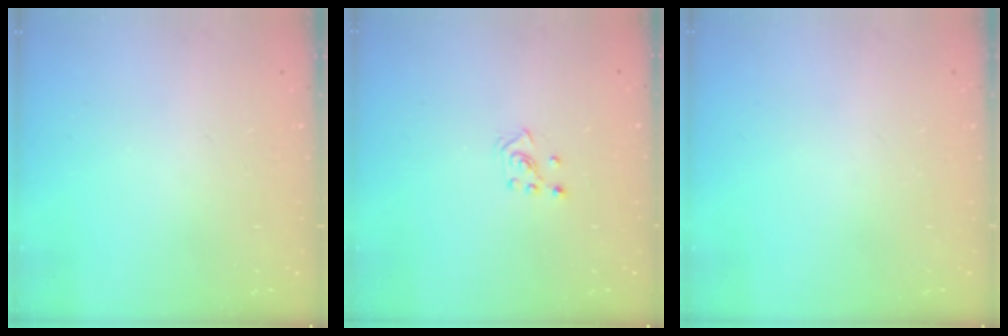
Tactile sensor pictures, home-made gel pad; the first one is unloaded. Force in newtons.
{"total": 2.6, "press": 2.5, "slide": 0.6}
{"total": 0.0}